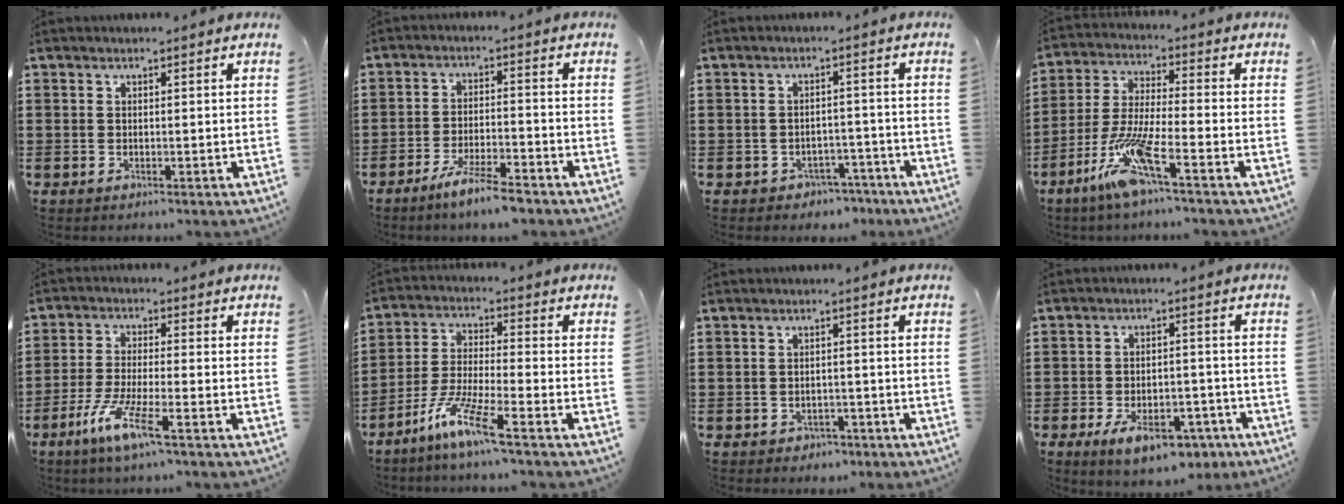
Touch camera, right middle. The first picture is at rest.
{"total": 5.6, "force": [-4.7, 0.1, 3.0], "torque": [-0.062, -0.007, -0.089]}
{"total": 2.5, "force": [-2.3, 0.9, -0.1], "torque": [-0.008, 0.003, -0.051]}
{"total": 9.7, "force": [-5.9, 1.0, 7.6], "torque": [-0.176, -0.016, -0.117]}
{"total": 7.3, "force": [-4.2, 0.8, 5.9], "torque": [-0.133, -0.014, -0.083]}
{"total": 8.1, "force": [-5.9, 0.5, 5.5], "torque": [-0.119, -0.010, -0.116]}
{"total": 1.3, "force": [-1.1, 0.6, -0.1], "torque": [-0.006, 0.001, -0.026]}
{"total": 7.0, "force": [-4.8, 2.7, 4.4], "torque": [-0.076, 0.010, -0.084]}